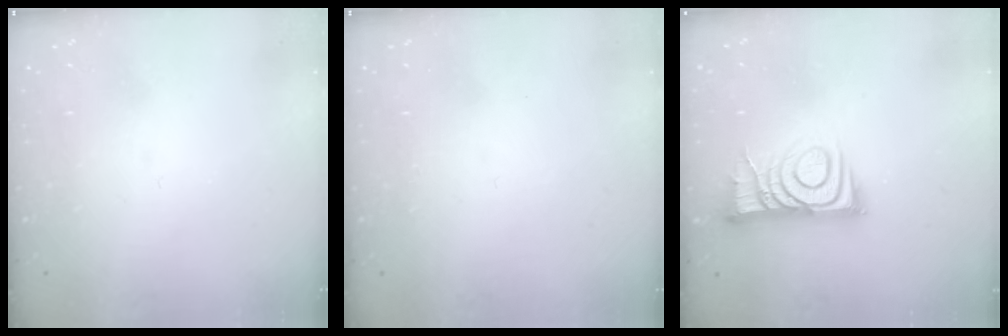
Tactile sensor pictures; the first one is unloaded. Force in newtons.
{"total": 1.6, "press": 1.6, "slide": 0.1}
{"total": 9.7, "press": 9.6, "slide": 1.0}